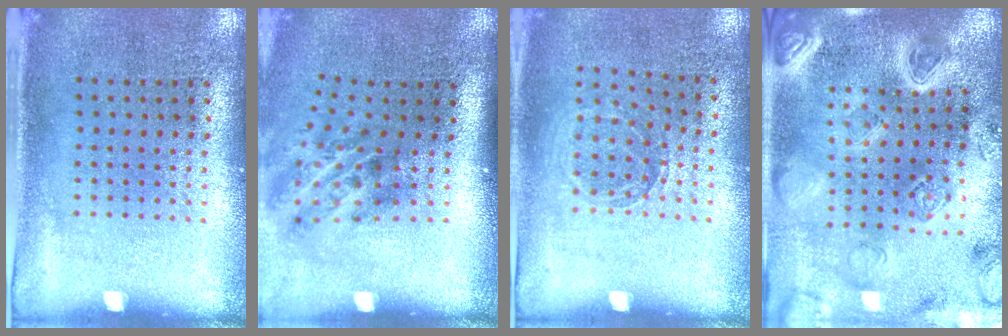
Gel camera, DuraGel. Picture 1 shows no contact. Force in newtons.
{"total": 2.0, "press": 1.3, "slide": 1.5}
{"total": 0.8, "press": 0.8, "slide": 0.1}
{"total": 4.4, "press": 3.9, "slide": 2.1}